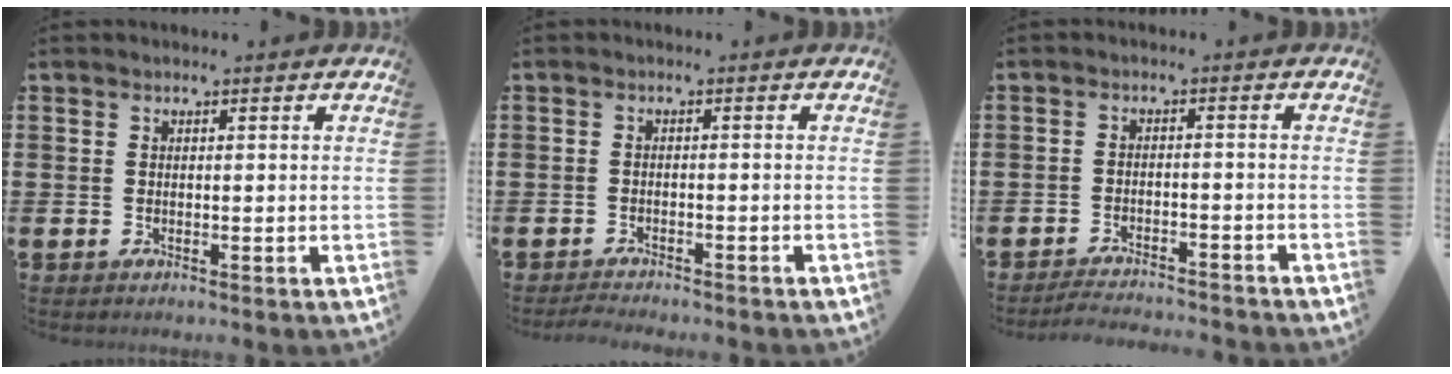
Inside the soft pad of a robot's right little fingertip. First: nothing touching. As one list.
[{"total": 1.4, "force": [-1.4, 0.0, 0.1], "torque": [-0.006, 0.002, -0.029]}, {"total": 2.6, "force": [-2.6, -0.1, 0.1], "torque": [-0.004, 0.004, -0.054]}]